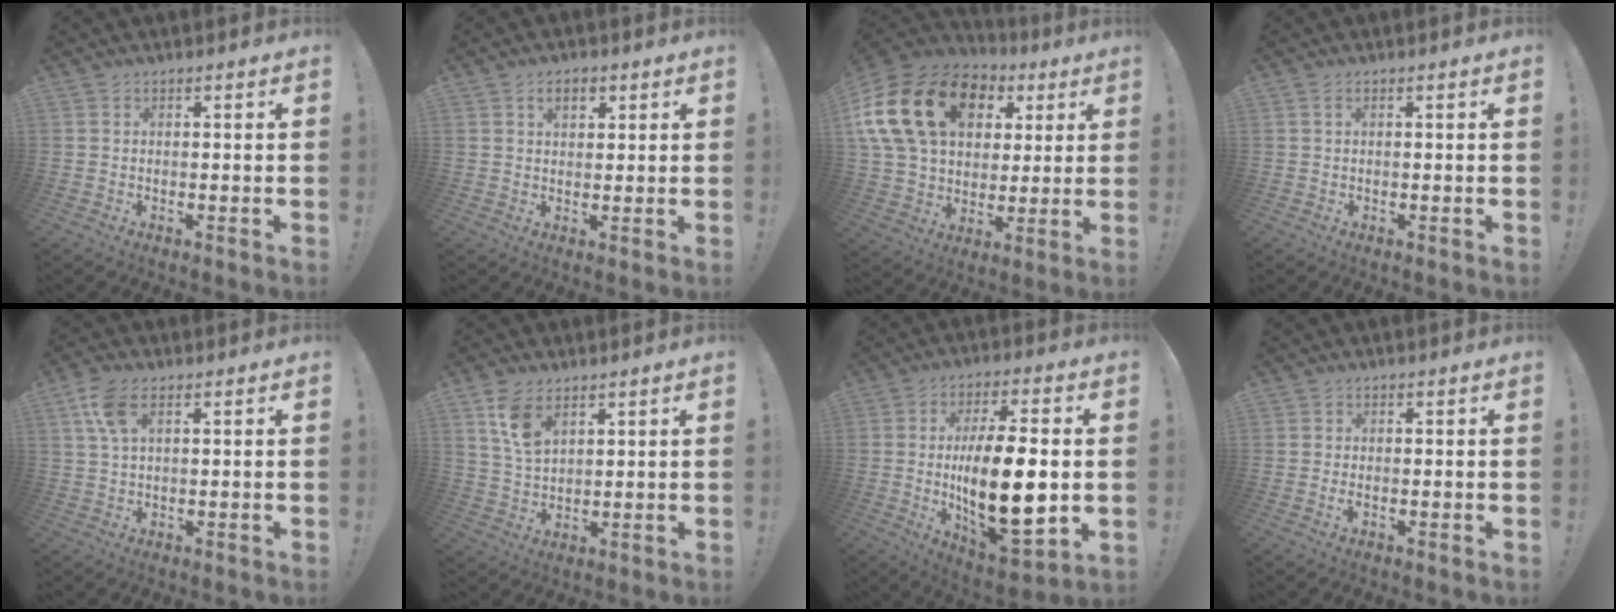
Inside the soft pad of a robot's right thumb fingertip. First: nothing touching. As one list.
[{"total": 4.1, "force": [1.9, 2.6, 2.5], "torque": [-0.030, -0.001, 0.030]}, {"total": 23.8, "force": [8.3, 16.4, 15.1], "torque": [-0.272, -0.017, 0.172]}, {"total": 0.7, "force": [0.2, 0.1, 0.7], "torque": [-0.020, 0.003, 0.004]}, {"total": 7.2, "force": [3.1, 3.0, 5.7], "torque": [-0.115, -0.001, 0.057]}, {"total": 8.1, "force": [4.8, 4.2, 5.1], "torque": [-0.086, -0.018, 0.089]}, {"total": 20.2, "force": [-0.5, 8.0, 18.5], "torque": [-0.315, -0.010, -0.007]}, {"total": 0.8, "force": [0.1, 0.6, 0.6], "torque": [0.005, -0.006, -0.001]}]